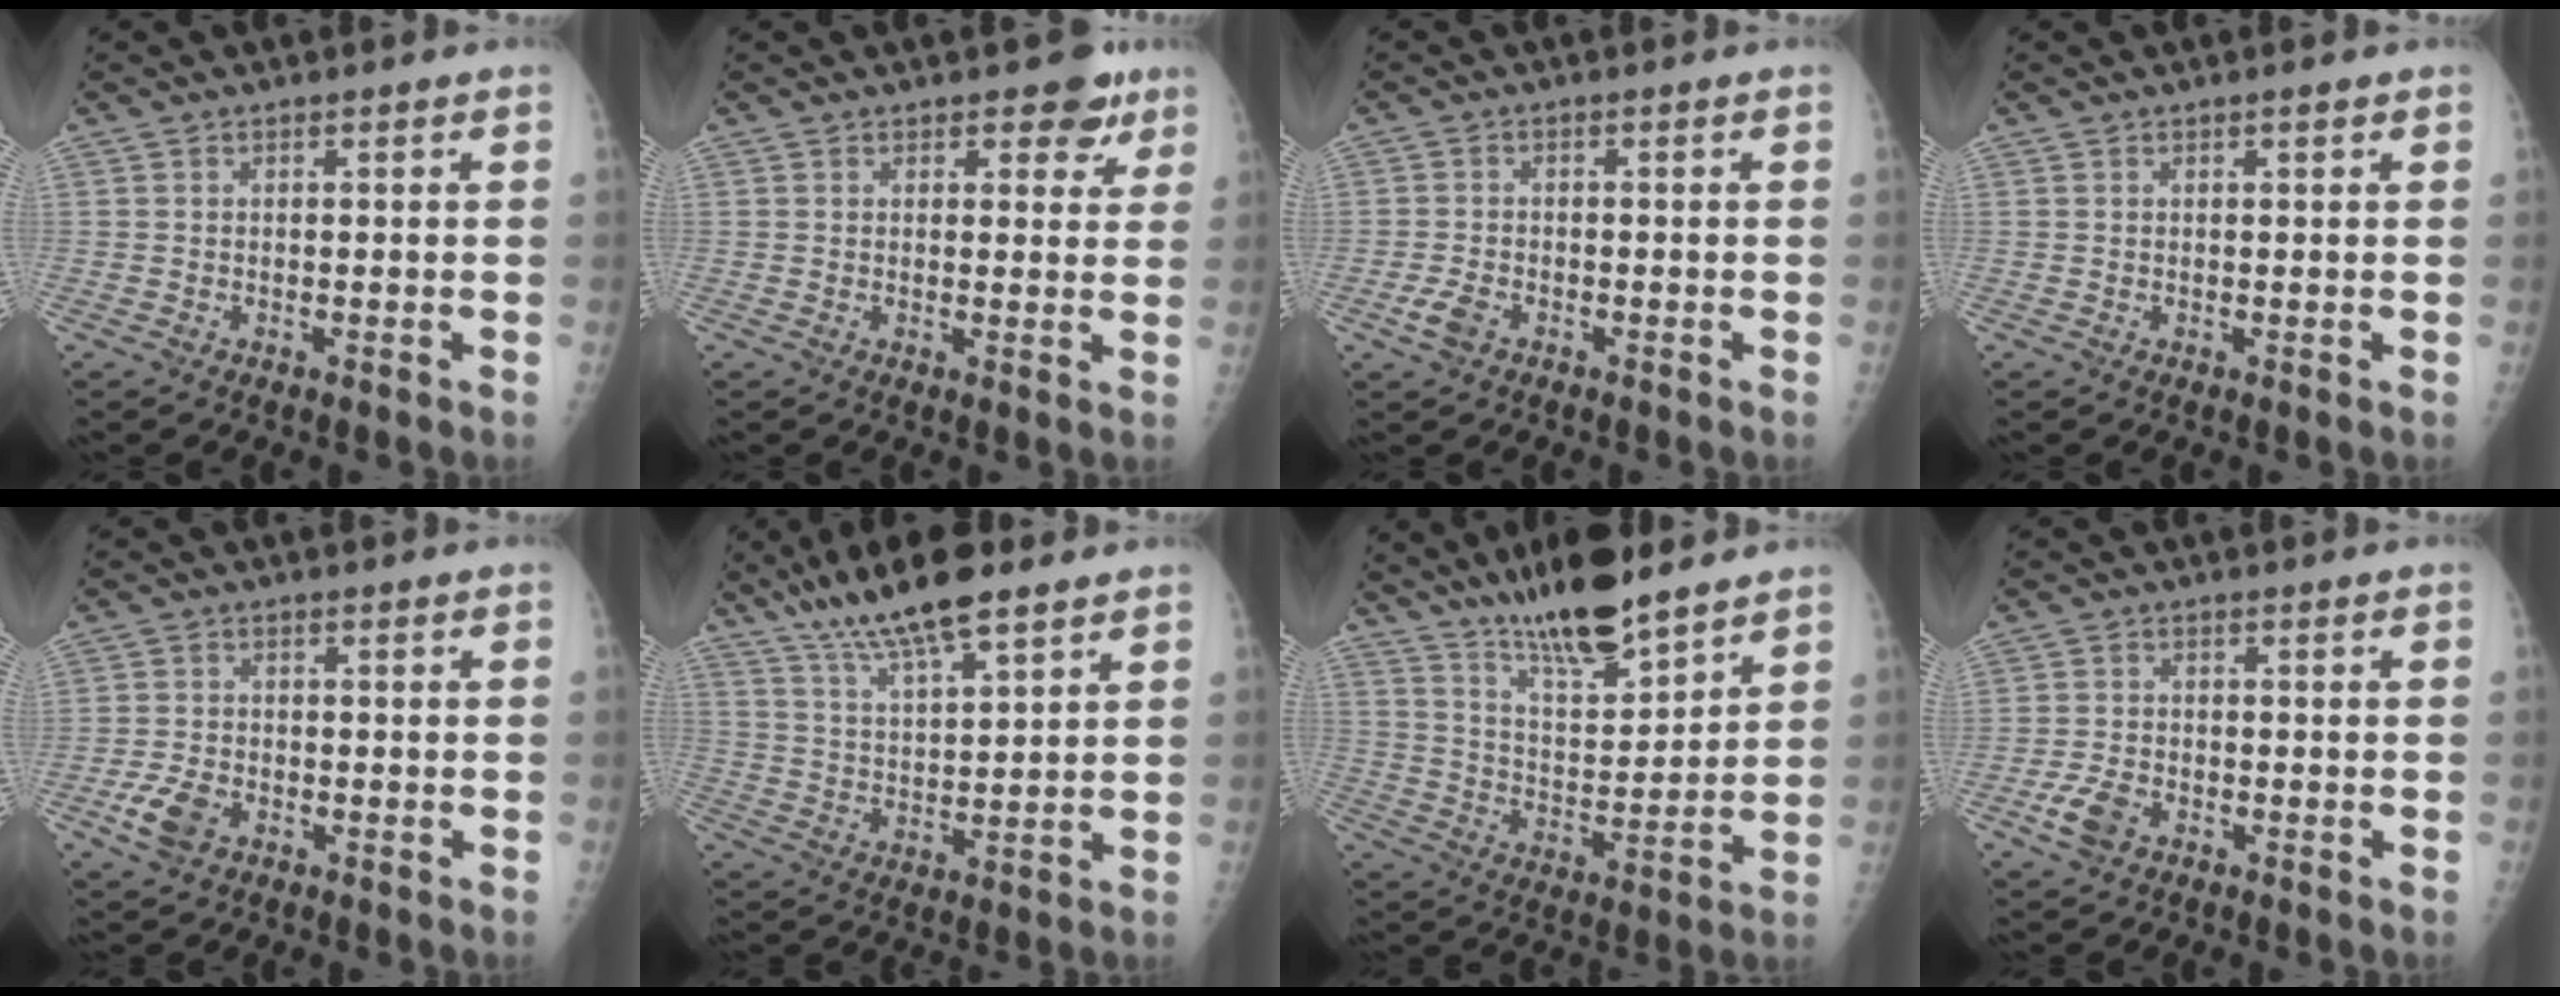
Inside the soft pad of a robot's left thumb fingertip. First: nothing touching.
{"total": 5.2, "force": [3.2, 2.8, 3.0], "torque": [-0.003, -0.012, 0.036]}
{"total": 3.1, "force": [-1.5, 1.9, 1.9], "torque": [-0.044, 0.001, -0.029]}
{"total": 0.8, "force": [0.5, 0.2, 0.5], "torque": [-0.008, -0.001, 0.007]}
{"total": 5.1, "force": [-2.2, 3.3, 3.2], "torque": [-0.067, 0.004, -0.041]}
{"total": 13.8, "force": [9.5, 3.6, 9.3], "torque": [-0.153, -0.030, 0.173]}
{"total": 15.4, "force": [11.9, 3.8, 8.9], "torque": [-0.128, -0.072, 0.209]}
{"total": 4.4, "force": [-2.2, 2.8, 2.7], "torque": [-0.059, 0.005, -0.041]}